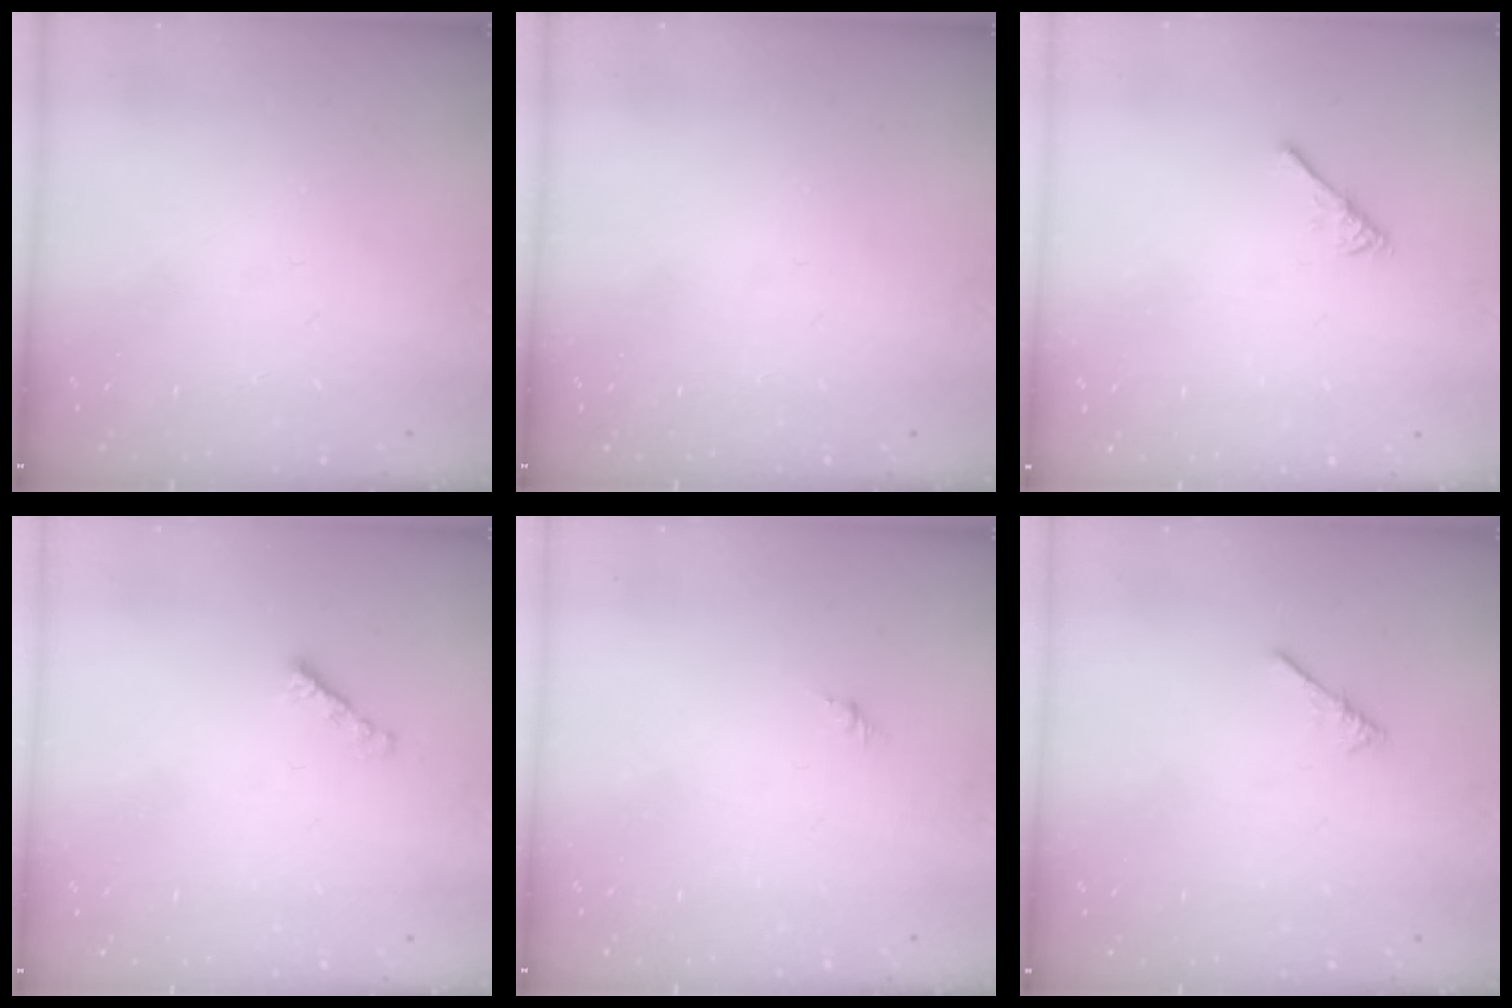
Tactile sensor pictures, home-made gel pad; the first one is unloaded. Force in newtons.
{"total": 0.0}
{"total": 2.9, "press": 2.9, "slide": 0.5}
{"total": 2.1, "press": 2.1, "slide": 0.3}
{"total": 1.3, "press": 1.2, "slide": 0.5}
{"total": 0.0}